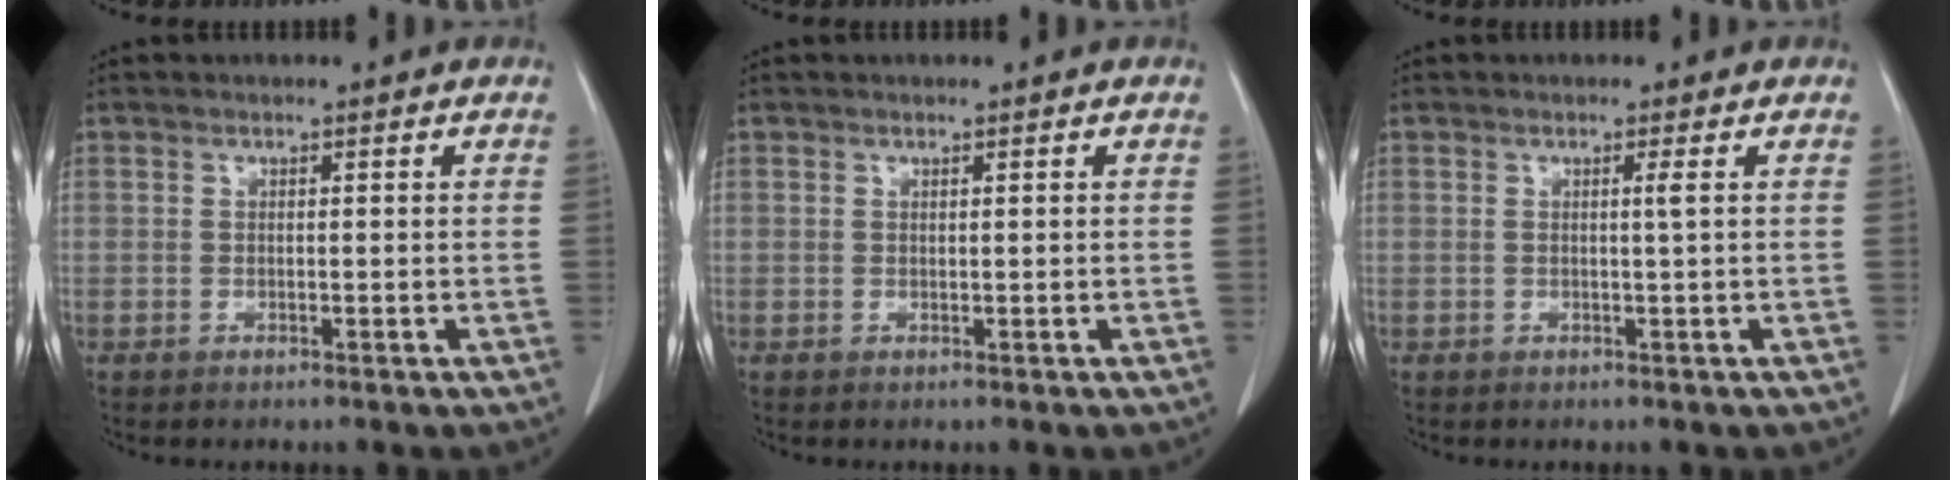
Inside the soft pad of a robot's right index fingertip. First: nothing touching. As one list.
[{"total": 0.0}, {"total": 1.0, "force": [0.2, -0.5, 0.9], "torque": [-0.017, -0.003, 0.004]}]